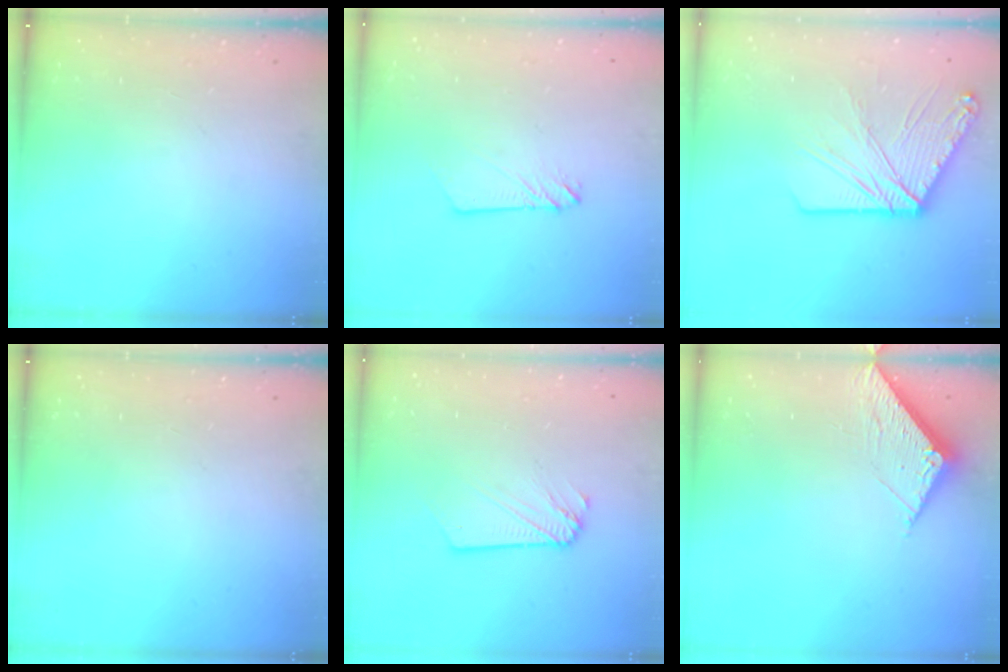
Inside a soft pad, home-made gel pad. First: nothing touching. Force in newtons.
{"total": 2.3, "press": 2.3, "slide": 0.3}
{"total": 14.4, "press": 14.3, "slide": 2.1}
{"total": 0.0}
{"total": 2.5, "press": 2.5, "slide": 0.1}
{"total": 6.1, "press": 6.1, "slide": 0.3}